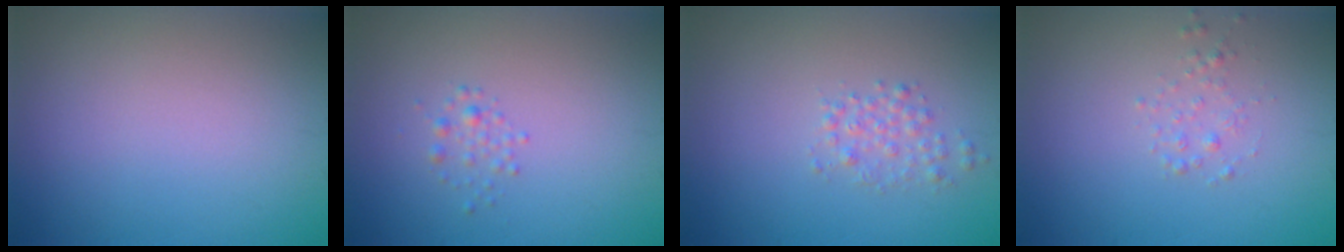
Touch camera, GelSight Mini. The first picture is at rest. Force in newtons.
{"total": 1.0, "press": 1.0, "slide": 0.0}
{"total": 1.6, "press": 1.6, "slide": 0.0}
{"total": 0.9, "press": 0.9, "slide": 0.0}